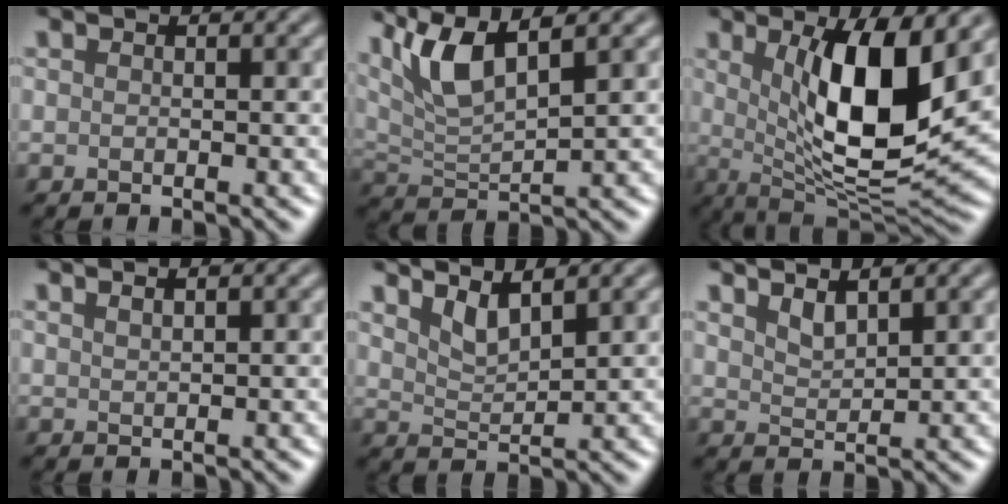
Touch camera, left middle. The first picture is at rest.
{"total": 6.0, "force": [3.5, 1.6, 4.5], "torque": [-0.098, 0.008, 0.070]}
{"total": 10.8, "force": [2.2, 3.4, 10.0], "torque": [-0.154, -0.014, 0.043]}
{"total": 1.7, "force": [1.3, 0.6, 0.9], "torque": [0.001, 0.002, 0.008]}
{"total": 2.8, "force": [2.2, 0.6, 1.6], "torque": [-0.031, -0.006, 0.045]}
{"total": 2.1, "force": [1.7, 0.5, 1.0], "torque": [-0.019, -0.003, 0.035]}